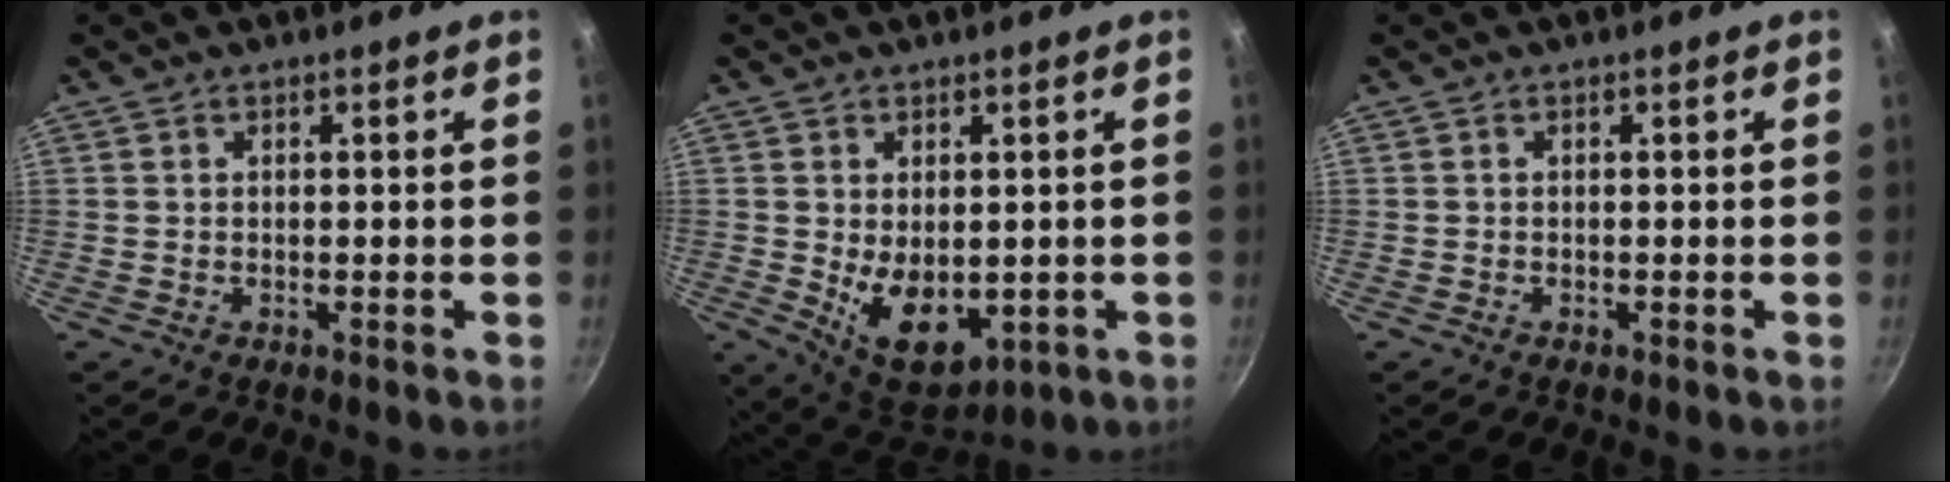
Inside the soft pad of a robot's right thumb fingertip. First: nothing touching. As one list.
[{"total": 10.6, "force": [-1.0, 6.7, 8.1], "torque": [-0.101, -0.019, 0.008]}, {"total": 0.0}]